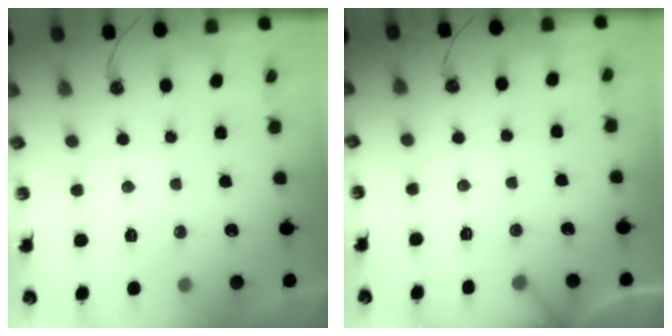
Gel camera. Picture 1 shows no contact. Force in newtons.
{"total": 3.4, "press": 3.3, "slide": 0.3}